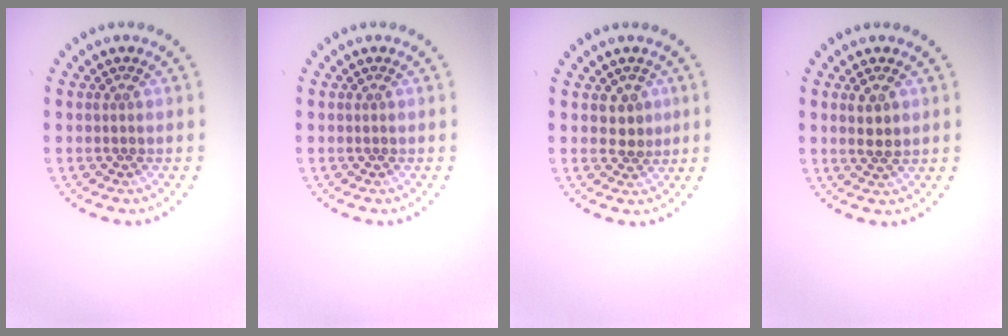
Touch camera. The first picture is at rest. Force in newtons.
{"total": 0.0}
{"total": 1.9, "press": 1.7, "slide": 0.9}
{"total": 2.1, "press": 2.1, "slide": 0.6}